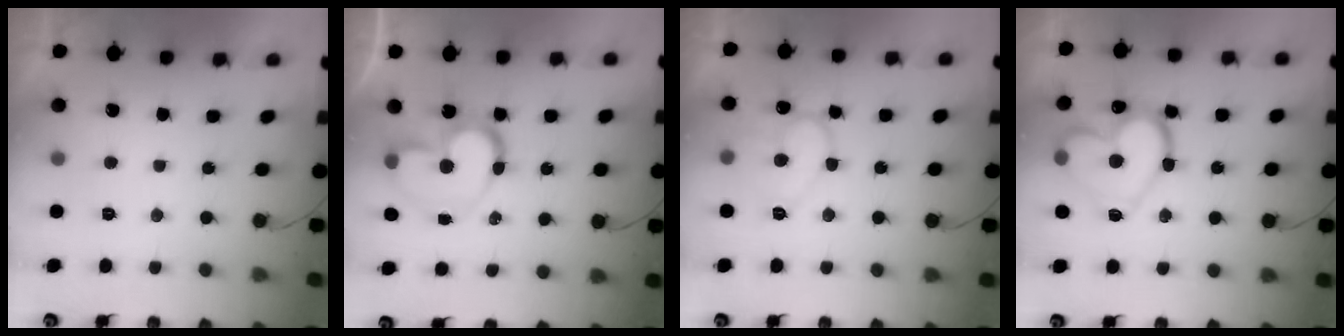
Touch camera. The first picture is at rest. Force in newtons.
{"total": 13.5, "press": 13.4, "slide": 1.4}
{"total": 11.0, "press": 11.0, "slide": 0.9}
{"total": 19.2, "press": 19.1, "slide": 2.2}